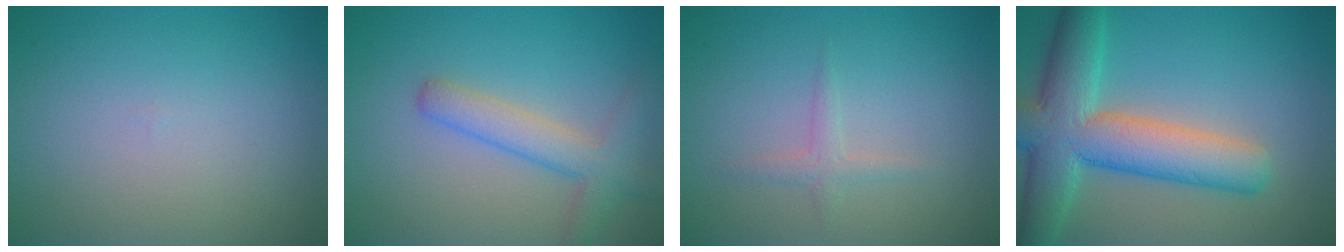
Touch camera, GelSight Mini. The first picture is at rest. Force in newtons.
{"total": 3.8, "press": 3.8, "slide": 0.3}
{"total": 1.3, "press": 1.3, "slide": 0.1}
{"total": 9.5, "press": 9.4, "slide": 0.6}